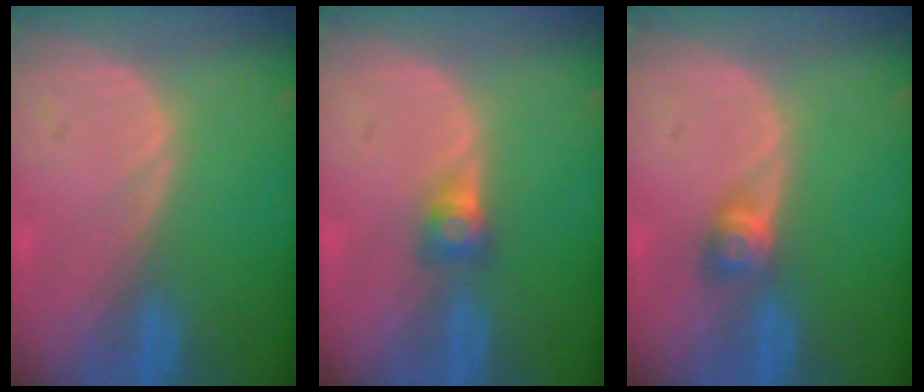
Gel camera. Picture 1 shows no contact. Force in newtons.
{"total": 2.6, "press": 2.4, "slide": 1.0}
{"total": 3.0, "press": 2.6, "slide": 1.5}